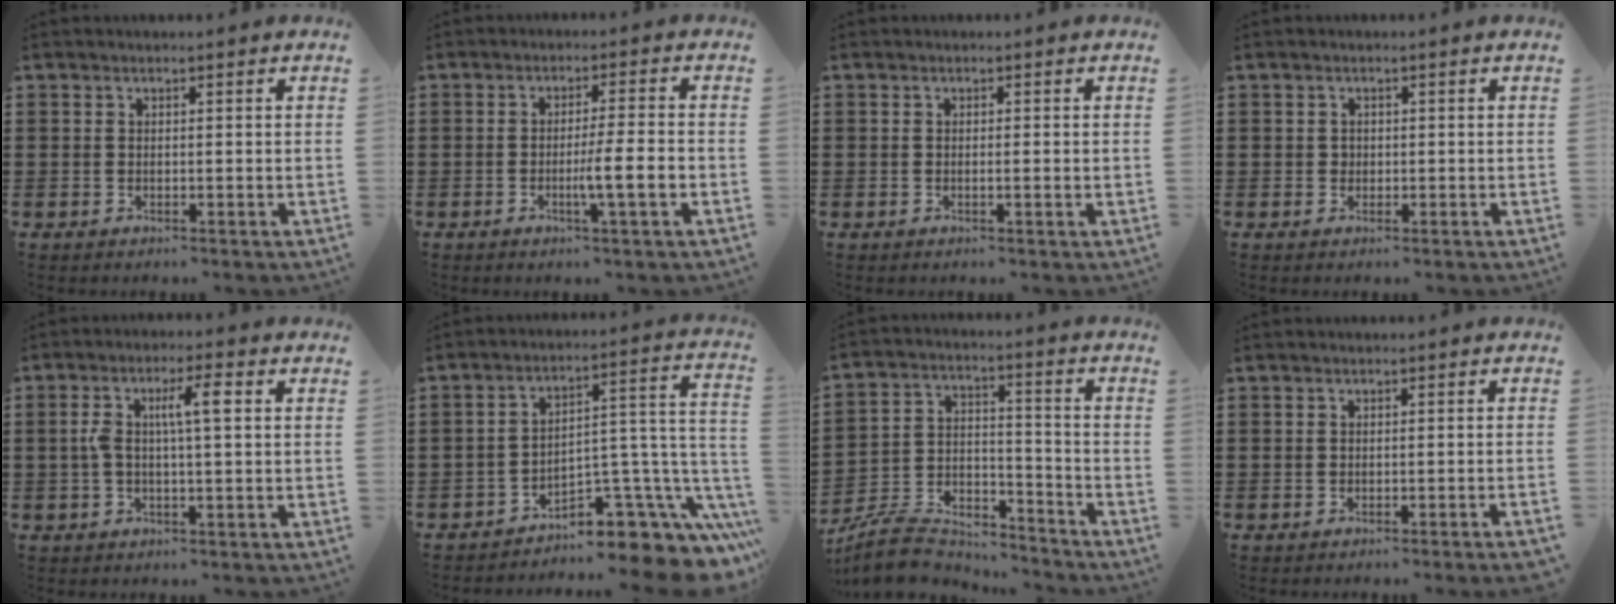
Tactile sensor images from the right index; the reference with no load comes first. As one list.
[{"total": 5.4, "force": [-1.6, -0.2, 5.2], "torque": [-0.086, -0.009, -0.028]}, {"total": 0.7, "force": [-0.1, -0.1, 0.7], "torque": [-0.011, -0.004, -0.002]}, {"total": 0.8, "force": [0.1, 0.7, 0.2], "torque": [-0.006, 0.002, 0.002]}, {"total": 5.5, "force": [0.6, 1.0, 5.3], "torque": [-0.110, 0.003, 0.002]}, {"total": 8.1, "force": [-5.1, 3.9, 4.9], "torque": [-0.053, -0.010, -0.093]}, {"total": 8.5, "force": [-8.0, 2.2, 1.9], "torque": [-0.046, 0.017, -0.157]}, {"total": 1.2, "force": [-1.1, -0.2, 0.4], "torque": [-0.007, -0.001, -0.021]}]